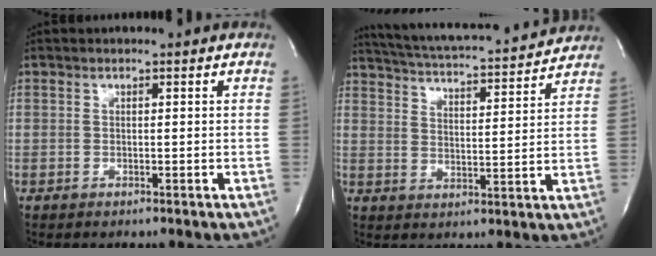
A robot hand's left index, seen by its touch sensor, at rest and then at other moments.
{"total": 16.5, "force": [15.4, 1.4, 5.7], "torque": [-0.100, 0.003, 0.223]}